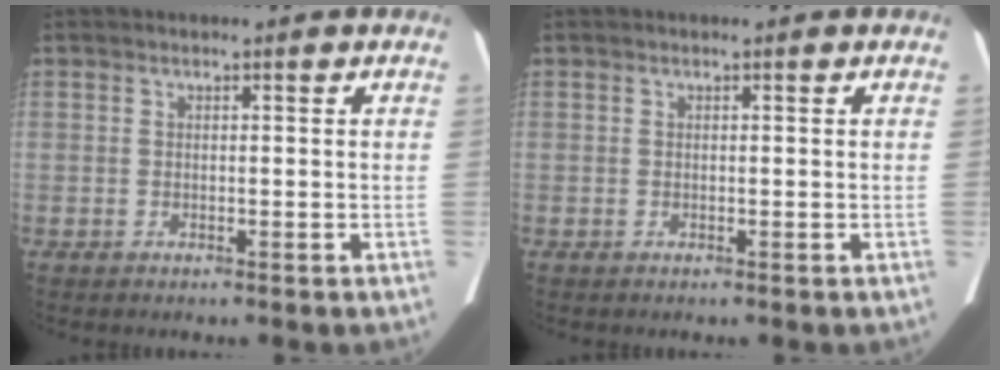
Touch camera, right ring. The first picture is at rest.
{"total": 0.0}